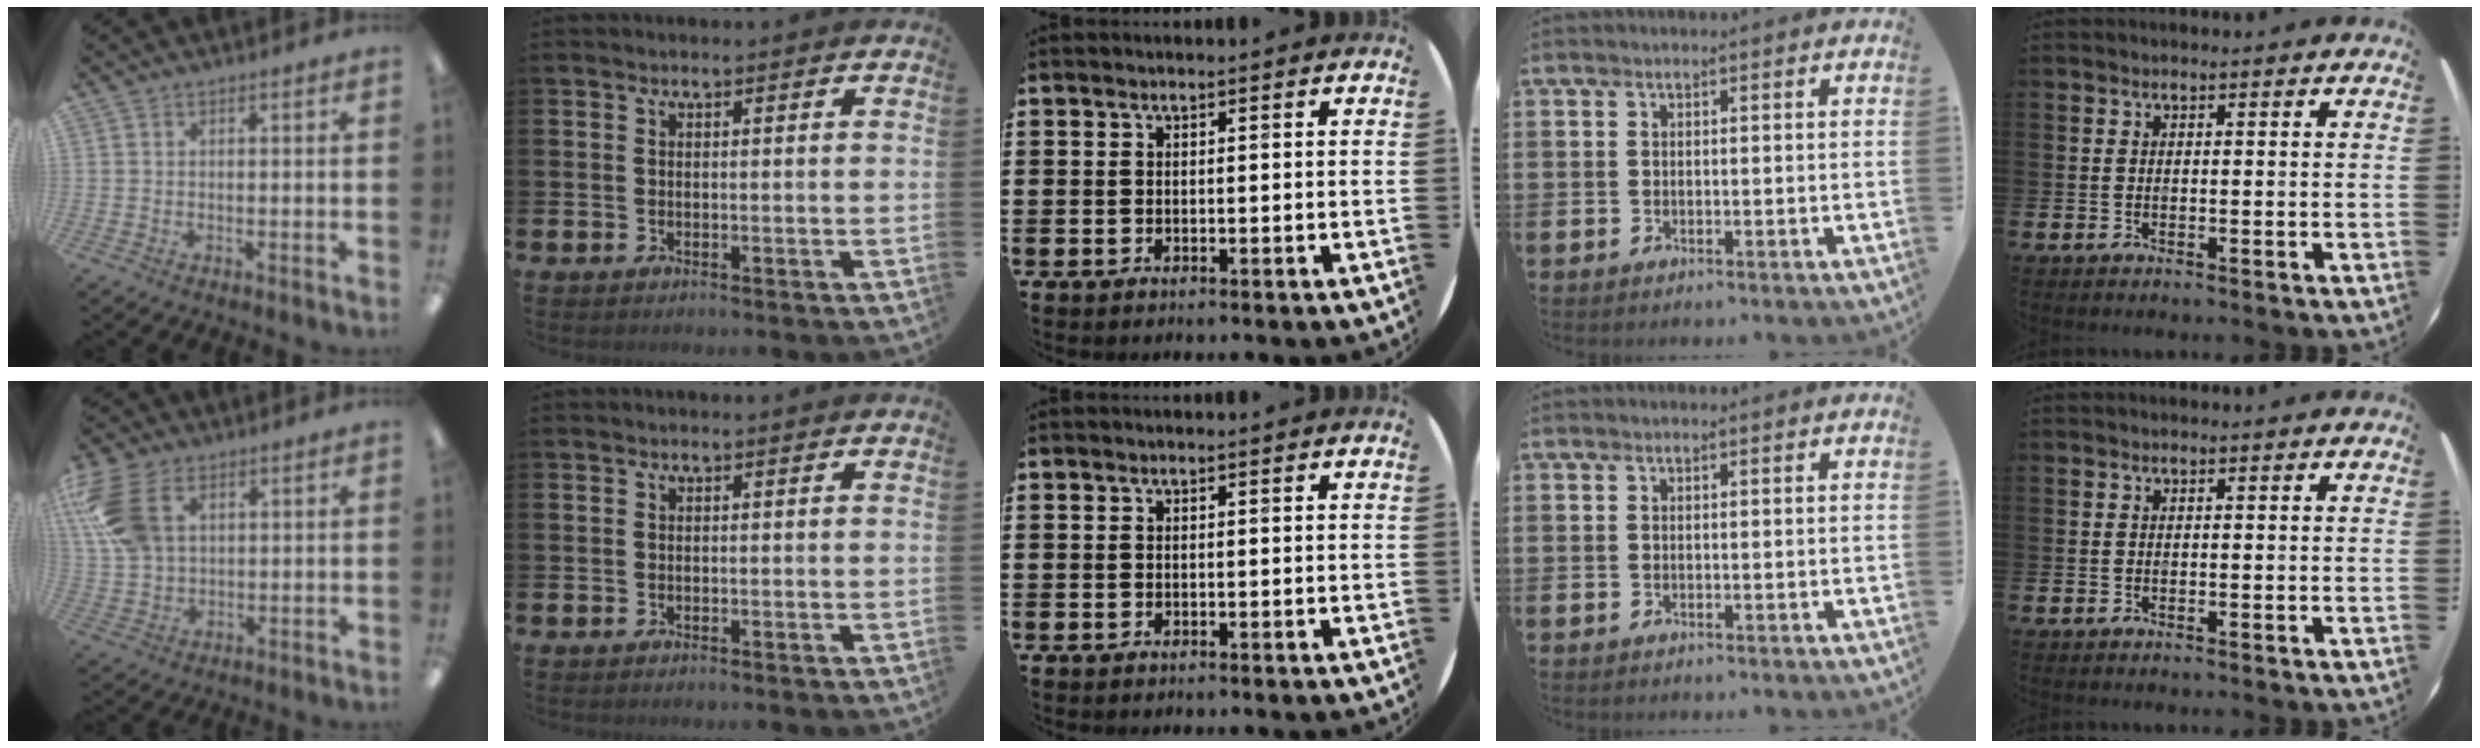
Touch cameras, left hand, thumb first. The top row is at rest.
{"thumb": {"total": 13.4, "force": [4.9, 8.7, 8.9], "torque": [-0.217, 0.004, 0.092]}}